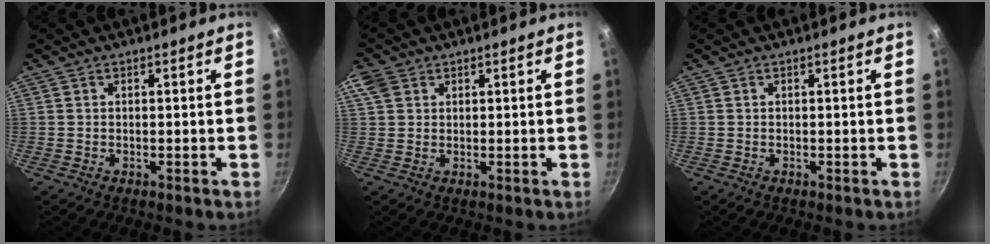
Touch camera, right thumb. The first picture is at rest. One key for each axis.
{"total": 4.9, "fx": 2.1, "fy": 3.7, "fz": 2.2, "tx": -0.039, "ty": 0.004, "tz": 0.038}
{"total": 0.0}